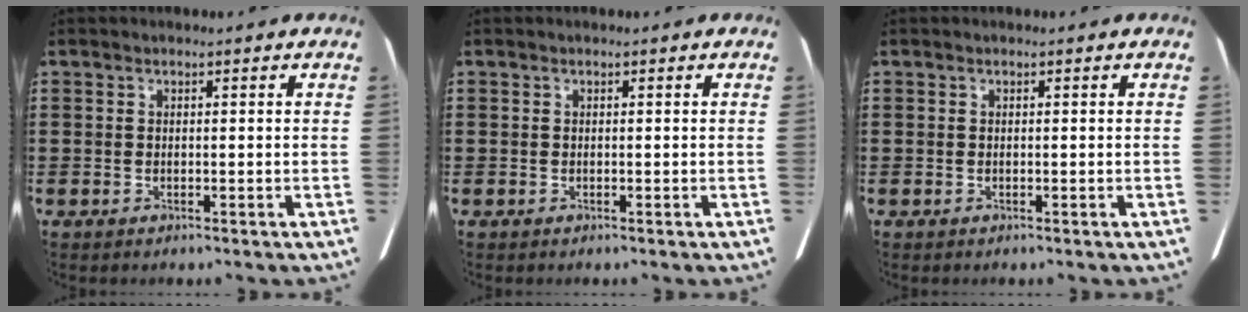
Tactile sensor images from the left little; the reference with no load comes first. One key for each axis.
{"total": 0.0}
{"total": 0.0}